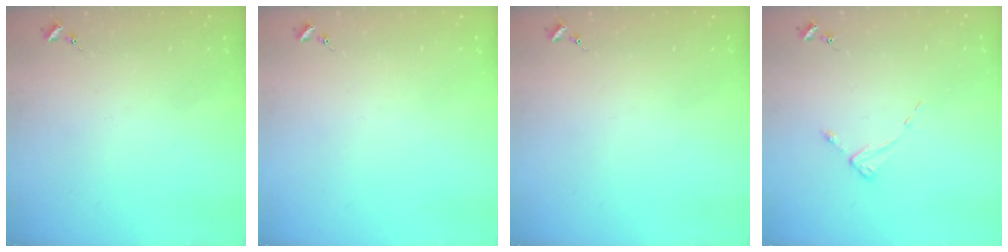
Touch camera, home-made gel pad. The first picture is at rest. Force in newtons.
{"total": 0.0}
{"total": 0.0}
{"total": 2.6, "press": 2.6, "slide": 0.4}